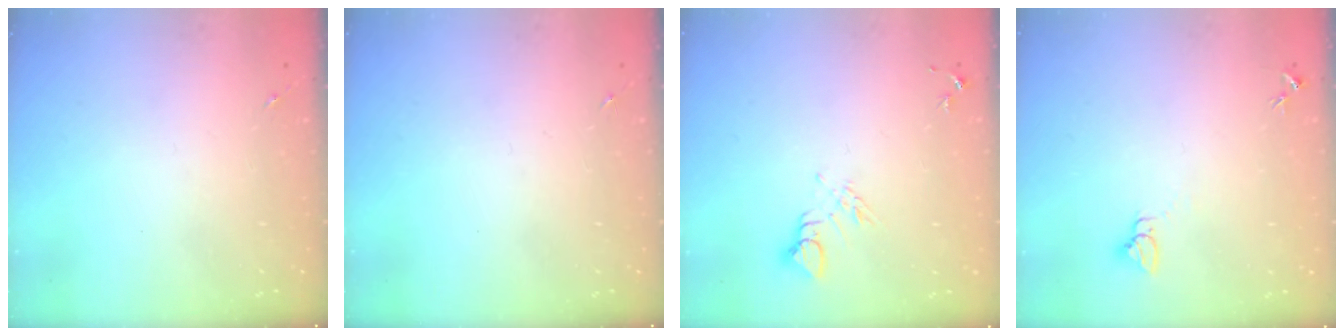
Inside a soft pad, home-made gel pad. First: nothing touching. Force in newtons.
{"total": 0.0}
{"total": 6.6, "press": 6.6, "slide": 0.5}
{"total": 2.7, "press": 2.7, "slide": 0.1}